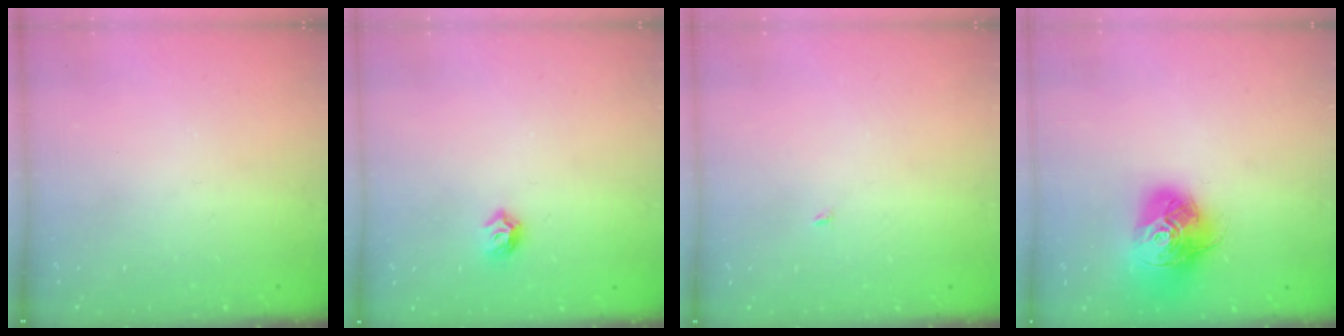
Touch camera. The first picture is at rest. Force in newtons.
{"total": 5.6, "press": 5.6, "slide": 0.8}
{"total": 1.9, "press": 1.9, "slide": 0.2}
{"total": 16.4, "press": 16.4, "slide": 1.7}